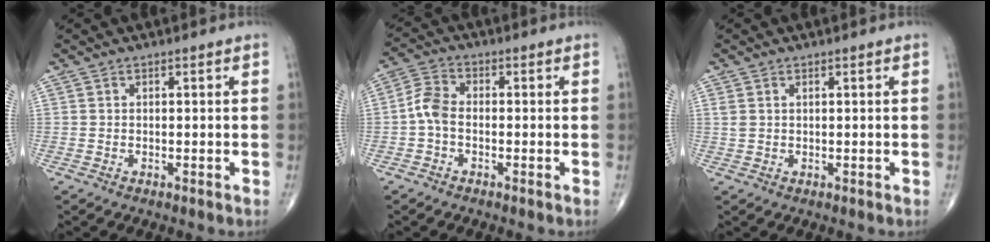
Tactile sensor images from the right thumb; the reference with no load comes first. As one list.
[{"total": 4.7, "force": [-1.1, 2.9, 3.6], "torque": [-0.071, 0.016, -0.032]}, {"total": 1.5, "force": [0.5, 0.9, 1.1], "torque": [-0.034, 0.011, 0.018]}]